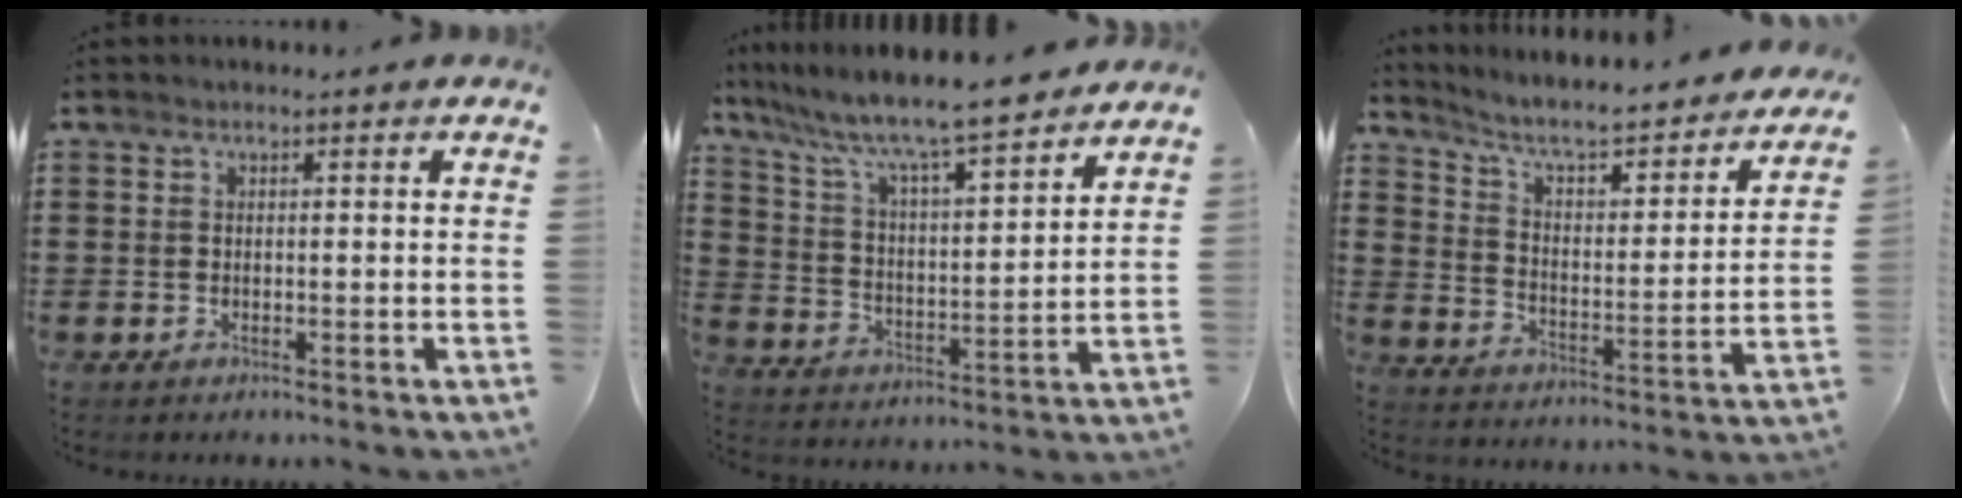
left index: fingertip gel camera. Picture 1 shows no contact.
{"total": 7.5, "force": [6.5, 0.4, 3.6], "torque": [-0.098, -0.048, 0.105]}
{"total": 4.6, "force": [3.8, 0.8, 2.4], "torque": [-0.069, -0.039, 0.053]}